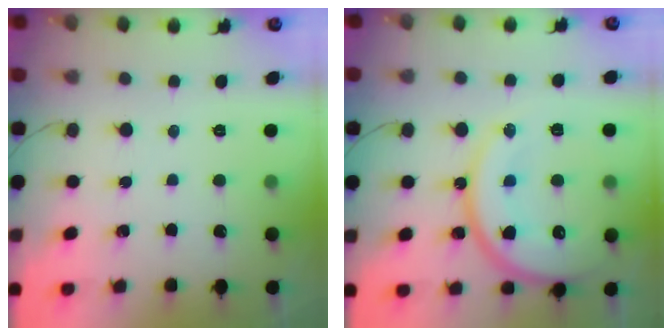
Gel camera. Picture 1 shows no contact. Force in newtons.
{"total": 20.5, "press": 20.5, "slide": 1.8}